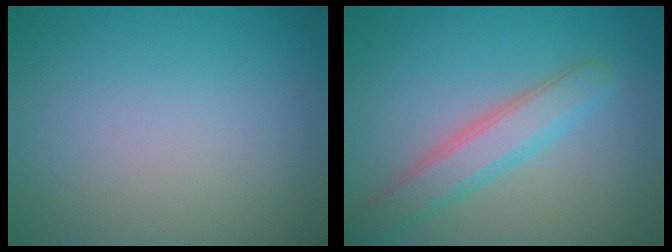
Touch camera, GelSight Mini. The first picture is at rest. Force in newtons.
{"total": 3.7, "press": 3.7, "slide": 0.2}